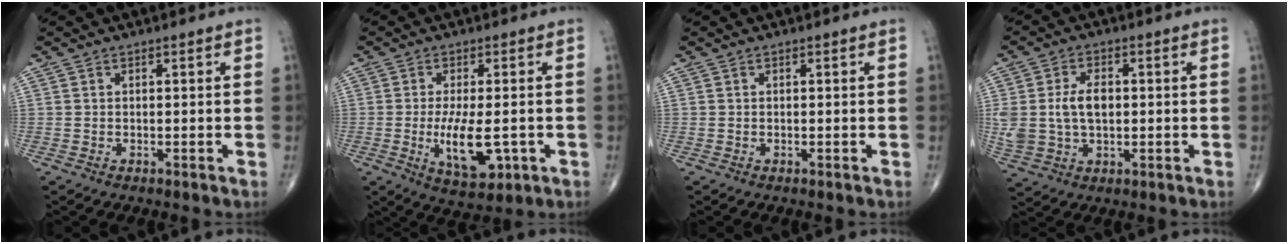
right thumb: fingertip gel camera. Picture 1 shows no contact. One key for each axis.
{"total": 9.3, "fx": -1.9, "fy": 3.7, "fz": 8.4, "tx": -0.142, "ty": -0.017, "tz": -0.023}
{"total": 0.0}
{"total": 9.7, "fx": 0.5, "fy": 6.2, "fz": 7.4, "tx": -0.153, "ty": 0.008, "tz": 0.019}